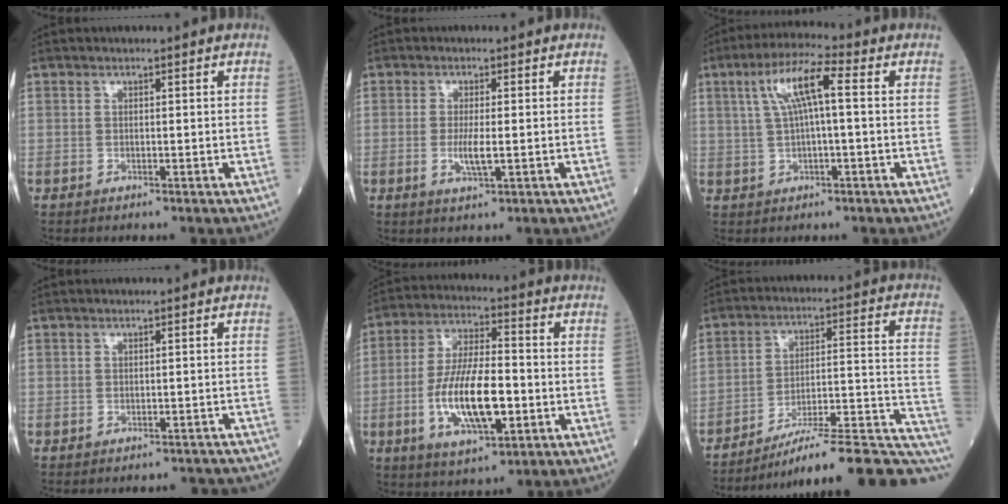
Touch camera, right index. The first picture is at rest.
{"total": 3.3, "force": [-0.5, 0.3, 3.2], "torque": [-0.068, -0.007, -0.008]}
{"total": 7.7, "force": [1.8, 0.9, 7.4], "torque": [-0.144, 0.026, 0.033]}
{"total": 5.9, "force": [-5.4, 2.1, 0.8], "torque": [0.002, 0.005, -0.053]}
{"total": 13.3, "force": [-3.2, 4.0, 12.3], "torque": [-0.243, -0.002, -0.054]}
{"total": 20.7, "force": [-15.5, 2.2, 13.6], "torque": [-0.126, 0.030, -0.227]}